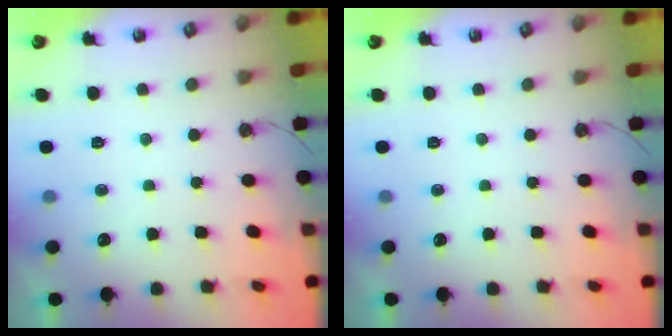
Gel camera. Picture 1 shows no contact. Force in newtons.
{"total": 0.0}